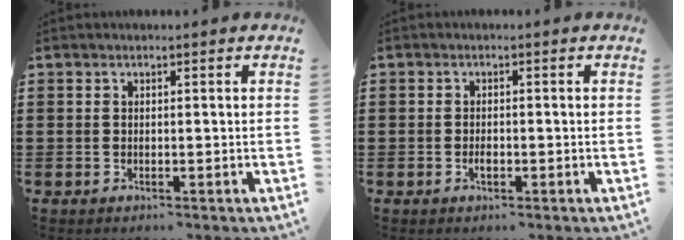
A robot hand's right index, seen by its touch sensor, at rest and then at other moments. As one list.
[{"total": 1.5, "force": [-0.6, 0.6, 1.2], "torque": [-0.025, -0.004, -0.010]}]